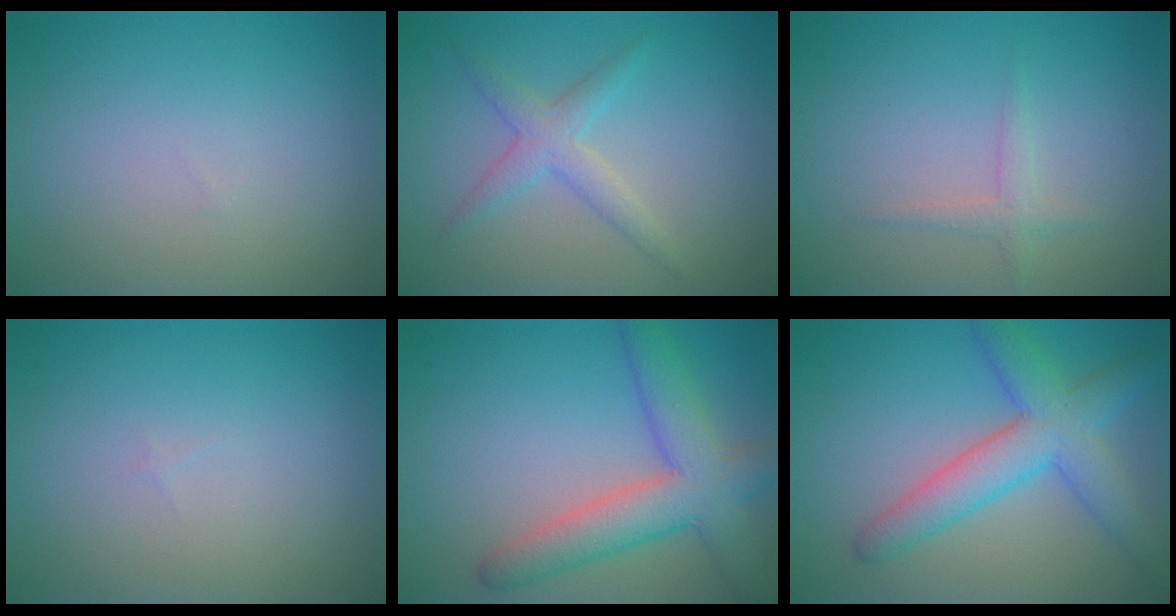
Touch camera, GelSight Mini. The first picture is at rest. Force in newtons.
{"total": 2.5, "press": 2.5, "slide": 0.1}
{"total": 1.3, "press": 1.3, "slide": 0.0}
{"total": 0.0}
{"total": 6.3, "press": 6.3, "slide": 0.3}
{"total": 5.8, "press": 5.8, "slide": 0.2}